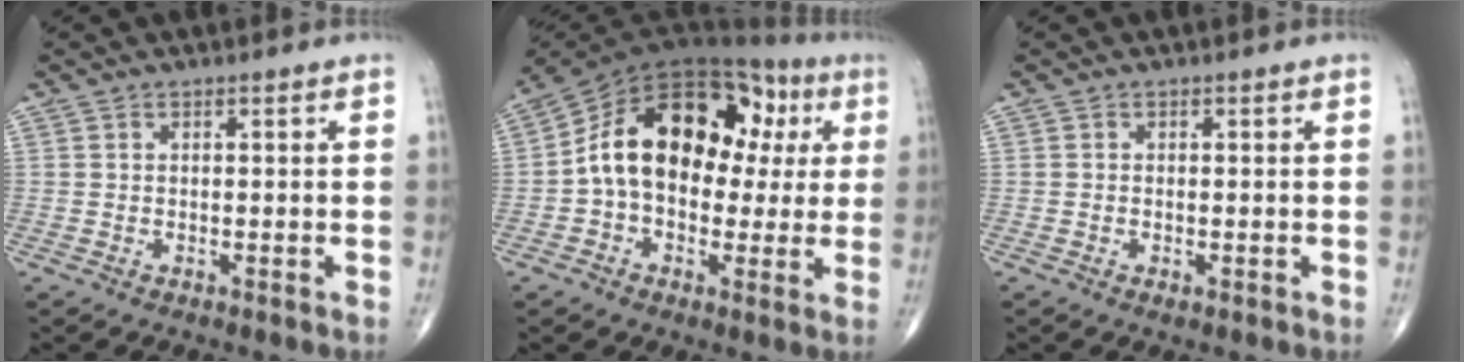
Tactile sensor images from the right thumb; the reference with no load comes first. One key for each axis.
{"total": 20.4, "fx": 2.7, "fy": 13.5, "fz": 15.0, "tx": -0.210, "ty": 0.046, "tz": 0.034}
{"total": 0.8, "fx": -0.2, "fy": 0.4, "fz": 0.7, "tx": -0.014, "ty": -0.004, "tz": -0.003}